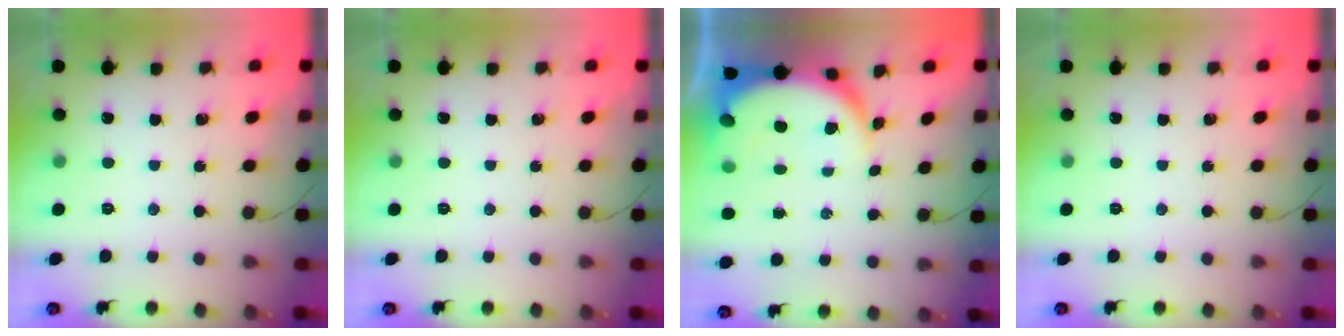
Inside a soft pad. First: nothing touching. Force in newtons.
{"total": 0.0}
{"total": 8.7, "press": 8.6, "slide": 1.6}
{"total": 0.0}